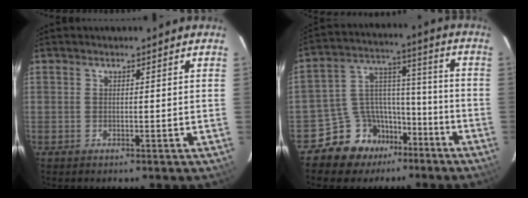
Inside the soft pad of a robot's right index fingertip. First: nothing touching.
{"total": 12.2, "force": [-8.8, 8.1, 2.2], "torque": [-0.055, 0.064, -0.146]}